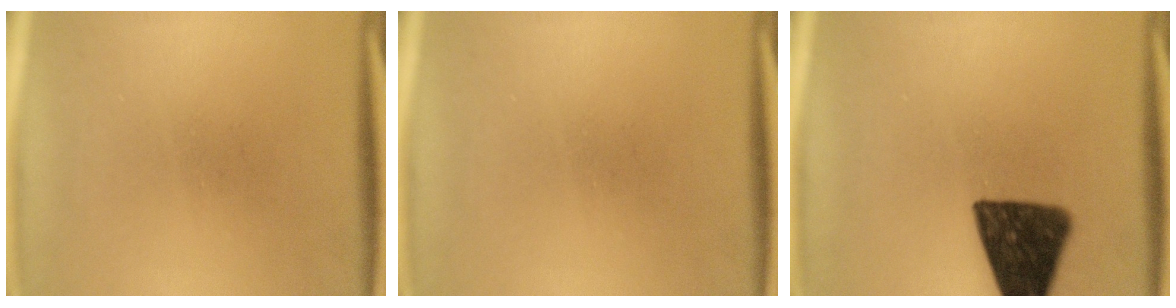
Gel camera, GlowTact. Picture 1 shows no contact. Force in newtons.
{"total": 0.0}
{"total": 13.9}